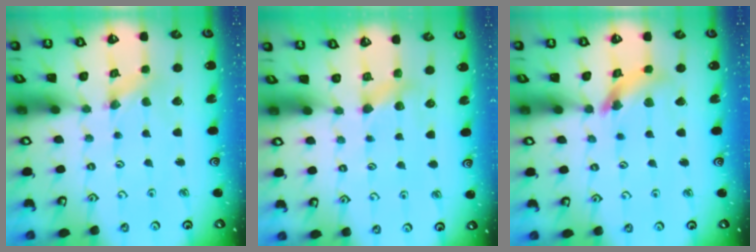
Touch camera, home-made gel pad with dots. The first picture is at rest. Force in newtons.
{"total": 3.6, "press": 3.6, "slide": 0.5}
{"total": 9.2, "press": 9.2, "slide": 0.8}